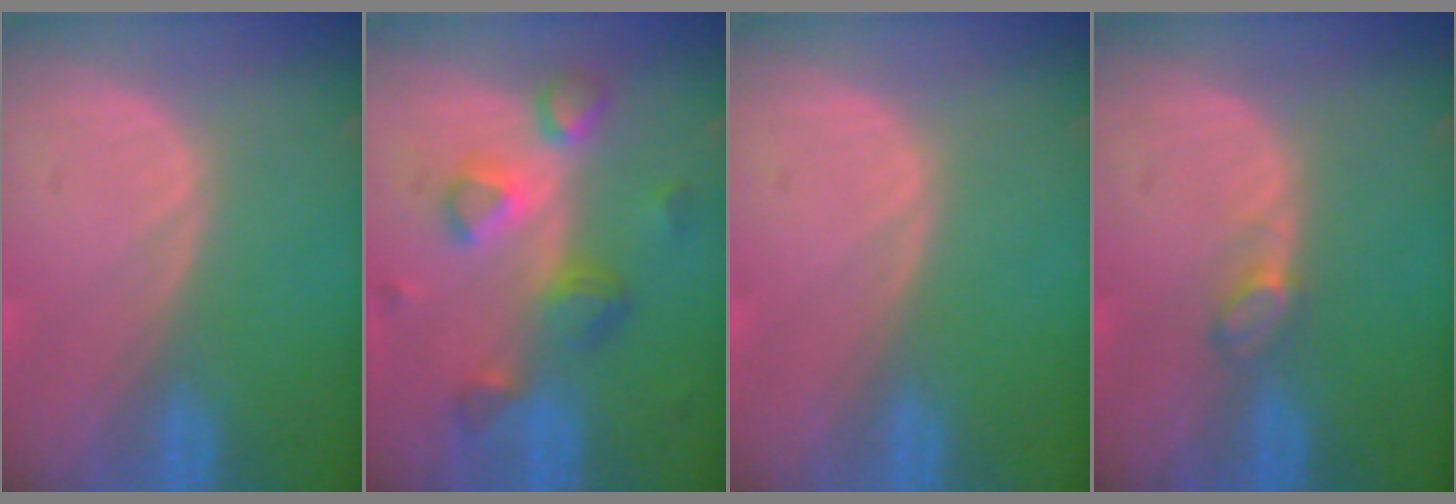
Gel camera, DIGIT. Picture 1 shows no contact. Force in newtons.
{"total": 7.8, "press": 6.9, "slide": 3.5}
{"total": 0.0}
{"total": 2.0, "press": 1.9, "slide": 0.2}